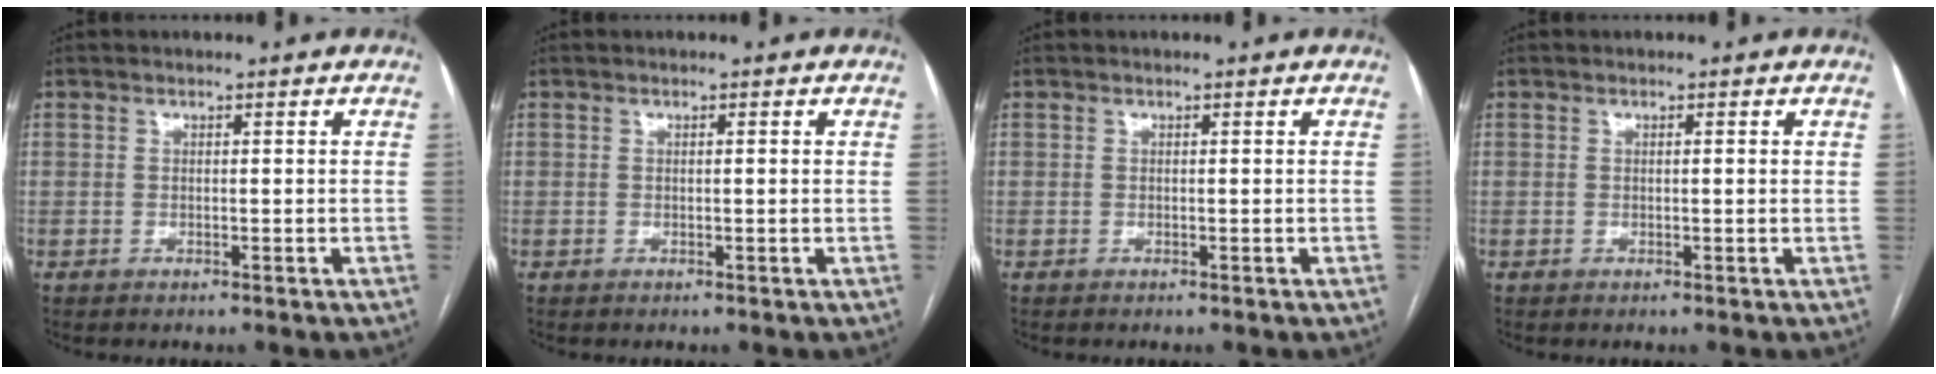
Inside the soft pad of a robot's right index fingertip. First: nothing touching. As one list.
[{"total": 0.5, "force": [0.1, 0.0, 0.5], "torque": [-0.009, 0.003, 0.002]}, {"total": 0.0}, {"total": 0.8, "force": [0.3, 0.1, 0.7], "torque": [-0.012, 0.004, 0.003]}]